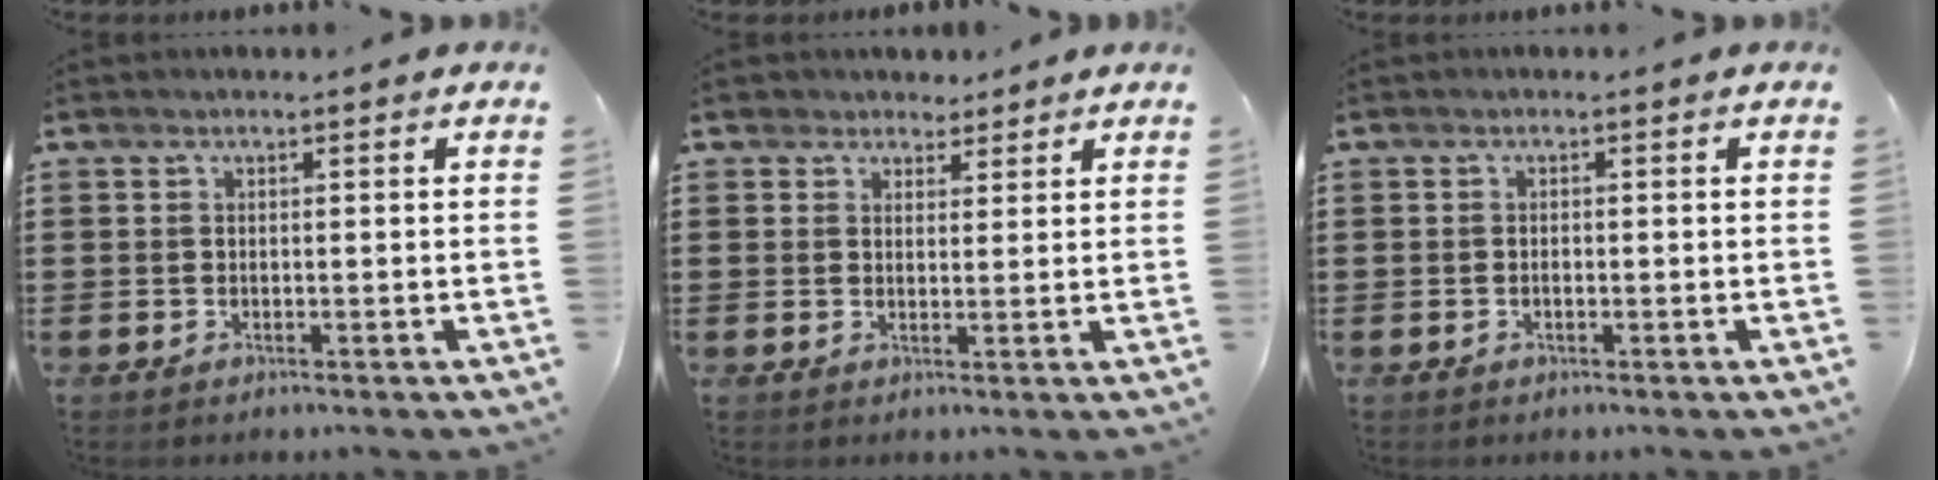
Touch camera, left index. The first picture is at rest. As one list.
[{"total": 2.9, "force": [2.2, 1.8, 0.1], "torque": [-0.005, 0.009, 0.040]}, {"total": 0.6, "force": [-0.3, 0.3, 0.4], "torque": [-0.012, -0.002, -0.005]}]